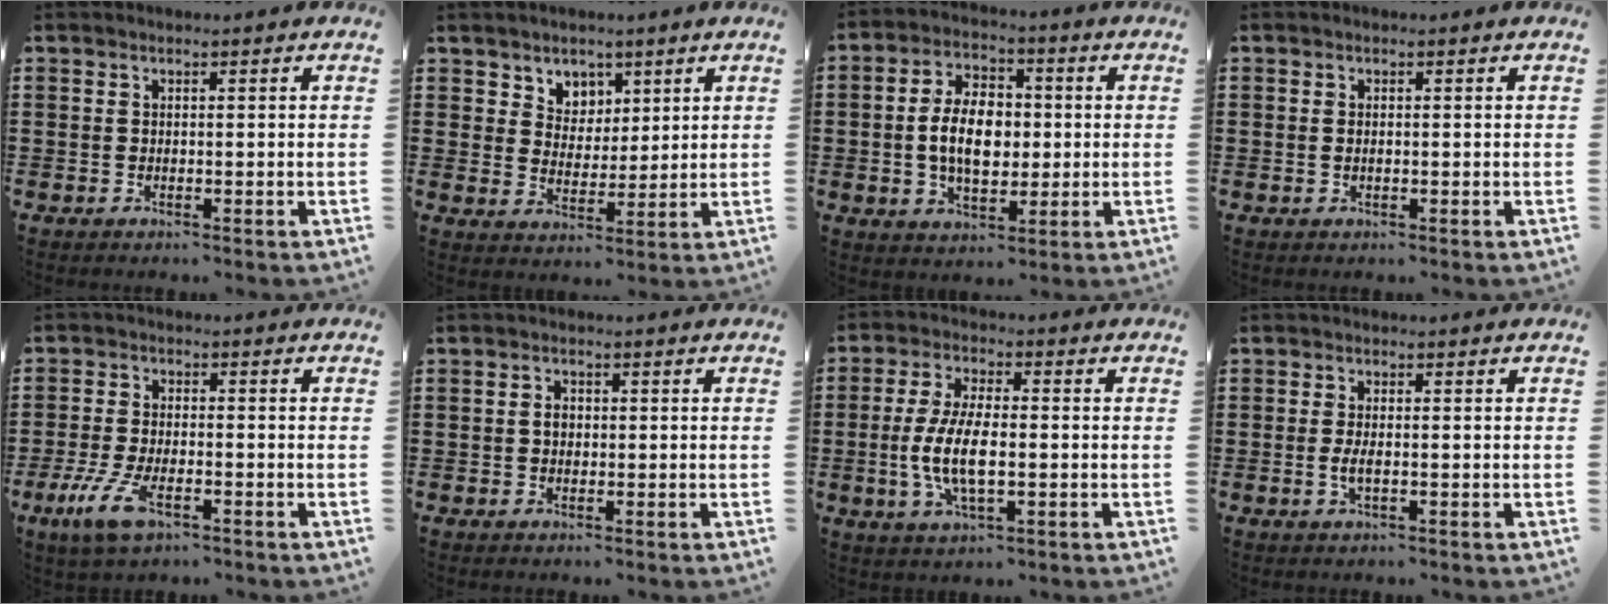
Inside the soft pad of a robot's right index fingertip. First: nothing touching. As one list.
[{"total": 4.7, "force": [3.1, 3.5, -0.2], "torque": [-0.022, 0.005, 0.057]}, {"total": 8.7, "force": [-0.1, 5.5, 6.8], "torque": [-0.136, 0.007, -0.011]}, {"total": 0.8, "force": [0.0, 0.3, 0.7], "torque": [-0.016, 0.000, 0.000]}, {"total": 6.1, "force": [-3.0, 2.2, 4.9], "torque": [-0.120, -0.015, -0.059]}, {"total": 1.6, "force": [0.0, 1.1, 1.1], "torque": [-0.023, 0.006, 0.000]}, {"total": 8.5, "force": [-1.3, 3.3, 7.7], "torque": [-0.167, -0.007, -0.029]}, {"total": 2.3, "force": [-0.4, 0.6, 2.1], "torque": [-0.045, -0.003, -0.010]}]